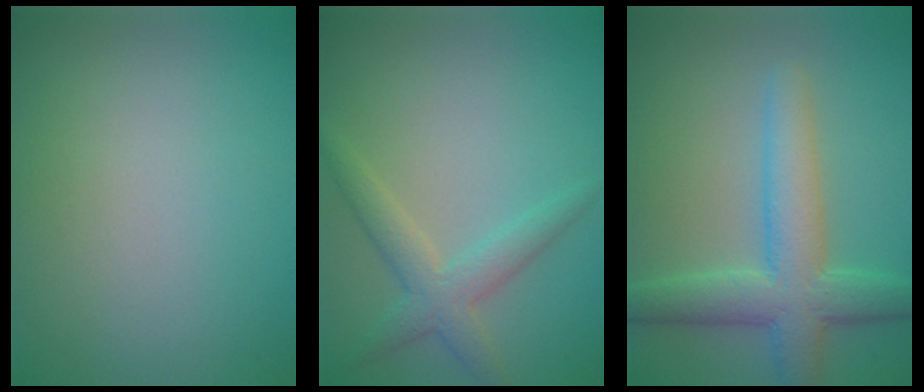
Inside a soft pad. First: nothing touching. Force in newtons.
{"total": 3.1, "press": 3.0, "slide": 0.2}
{"total": 6.1, "press": 6.0, "slide": 0.3}